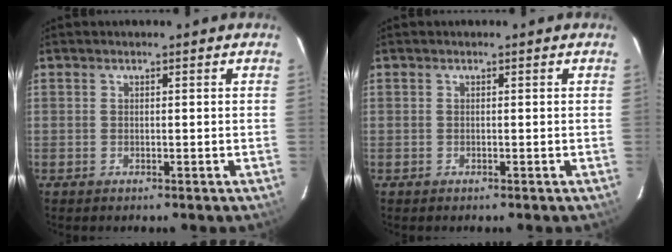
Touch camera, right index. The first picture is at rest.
{"total": 0.0}